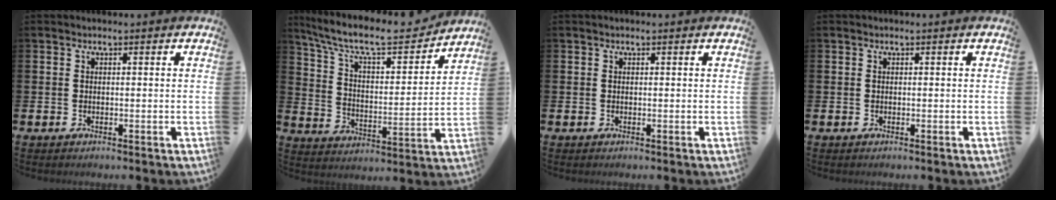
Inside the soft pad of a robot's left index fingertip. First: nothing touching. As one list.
[{"total": 9.9, "force": [8.7, 2.5, 3.9], "torque": [-0.112, -0.055, 0.148]}, {"total": 0.0}, {"total": 0.0}]